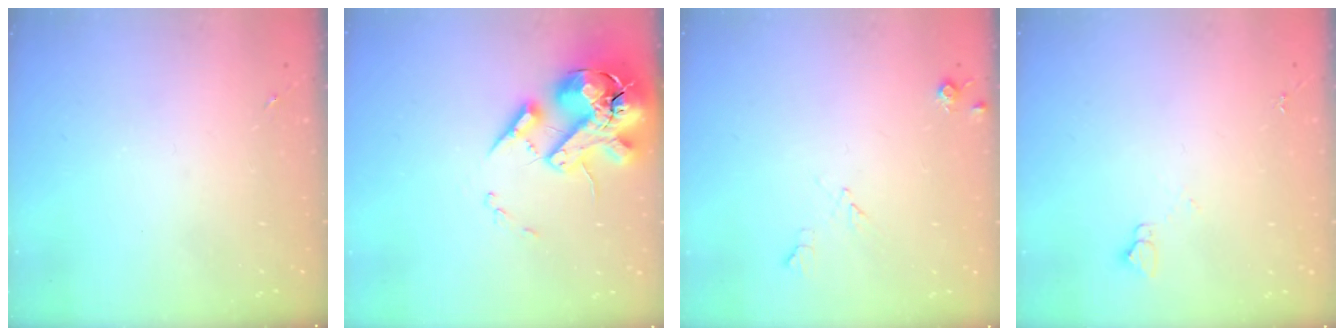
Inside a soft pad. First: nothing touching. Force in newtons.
{"total": 20.7, "press": 20.4, "slide": 3.5}
{"total": 5.8, "press": 5.8, "slide": 0.8}
{"total": 3.1, "press": 3.0, "slide": 0.3}